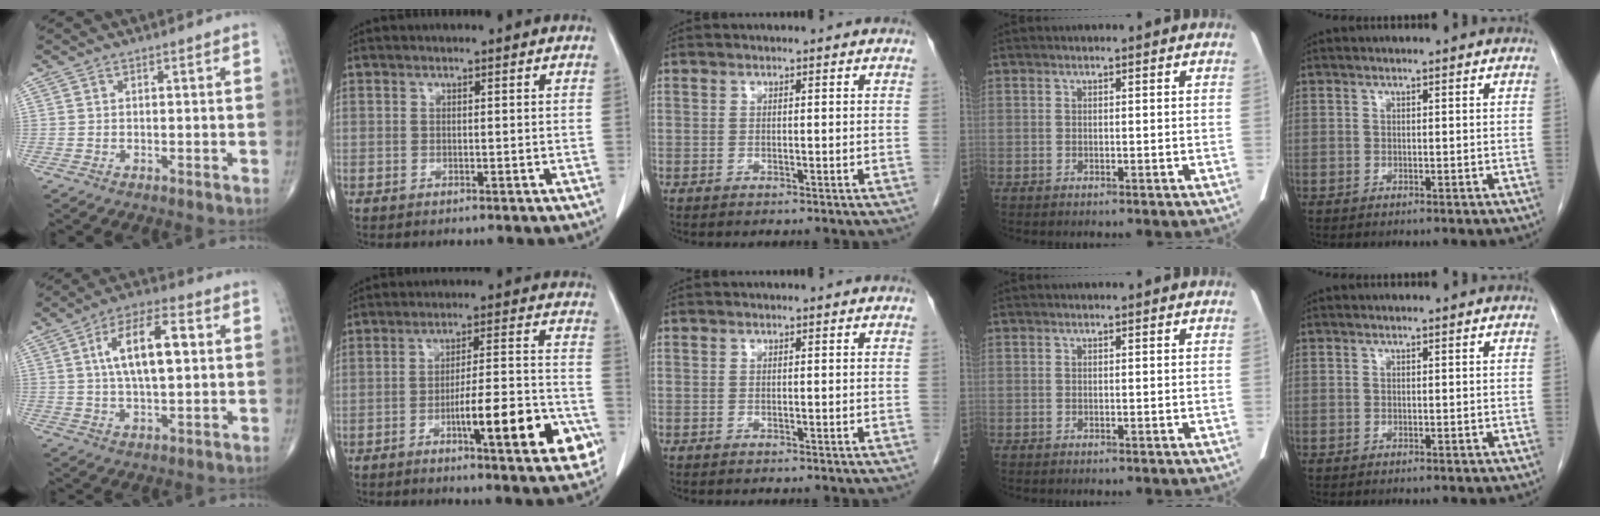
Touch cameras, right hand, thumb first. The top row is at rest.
{"thumb": {"total": 12.6, "force": [2.4, 5.3, 11.2], "torque": [-0.186, 0.011, 0.039]}, "index": {"total": 14.6, "force": [-5.8, 2.1, 13.3], "torque": [-0.181, 0.009, -0.080]}}